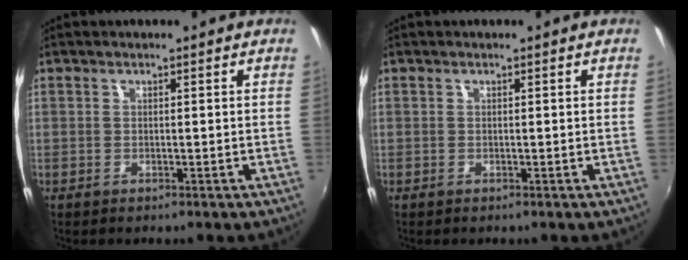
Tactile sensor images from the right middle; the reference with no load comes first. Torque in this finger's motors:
{"motor_torque": [0.19, -0.19, 0.05, 0.00]}